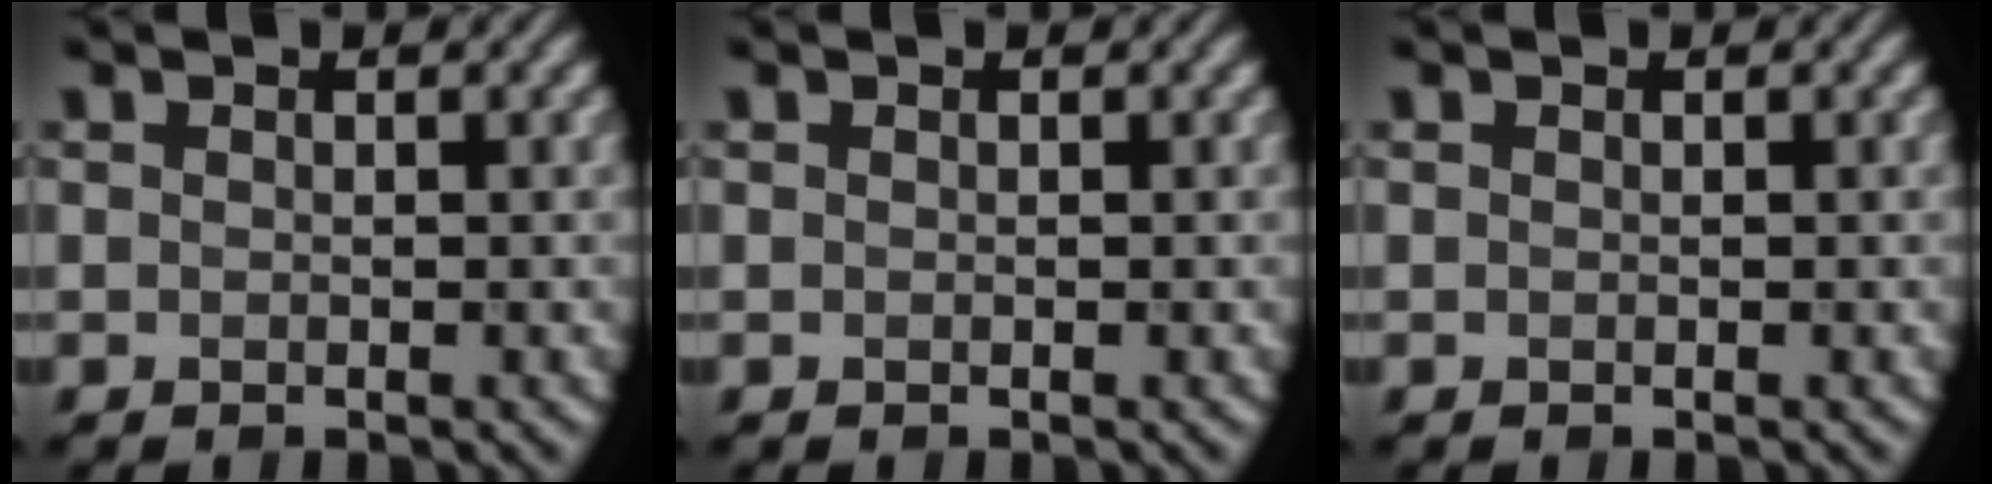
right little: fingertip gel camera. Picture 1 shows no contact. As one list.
[{"total": 0.0}, {"total": 0.0}]